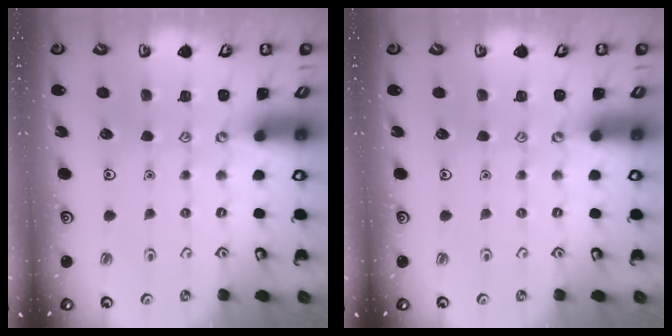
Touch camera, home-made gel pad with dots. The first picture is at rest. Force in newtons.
{"total": 0.0}